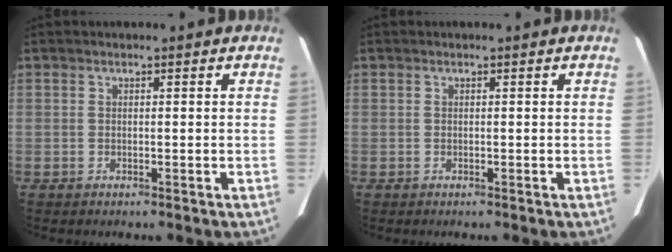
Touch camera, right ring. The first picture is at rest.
{"total": 0.0}